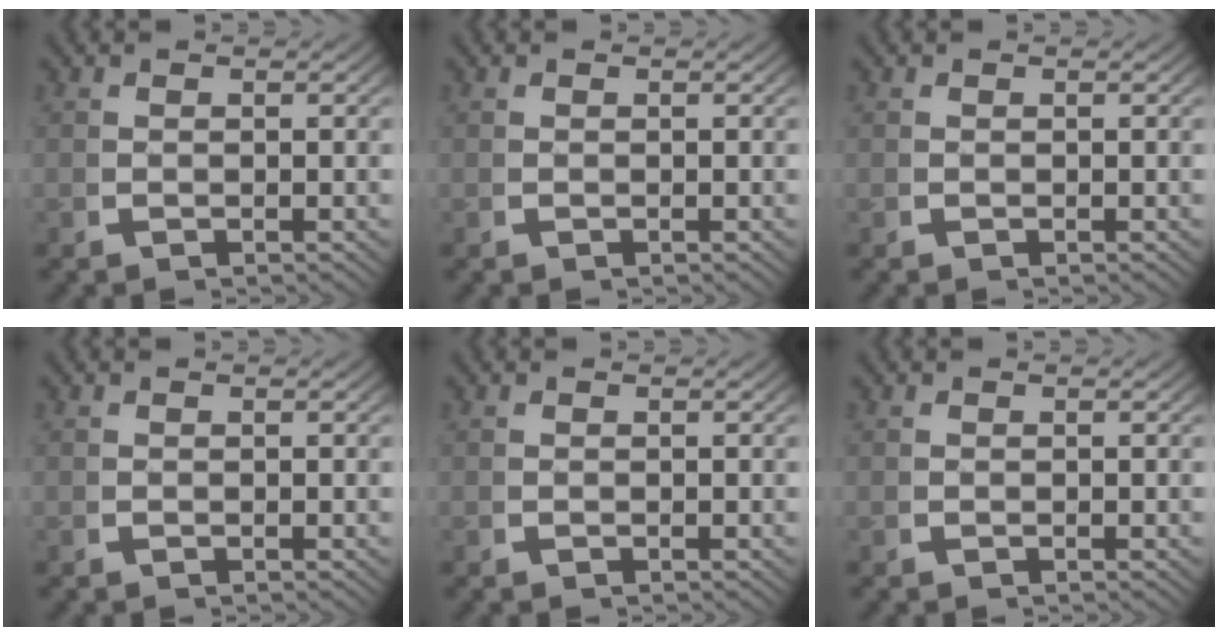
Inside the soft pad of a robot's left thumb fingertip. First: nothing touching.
{"total": 0.0}
{"total": 0.0}
{"total": 0.0}
{"total": 0.0}
{"total": 0.0}